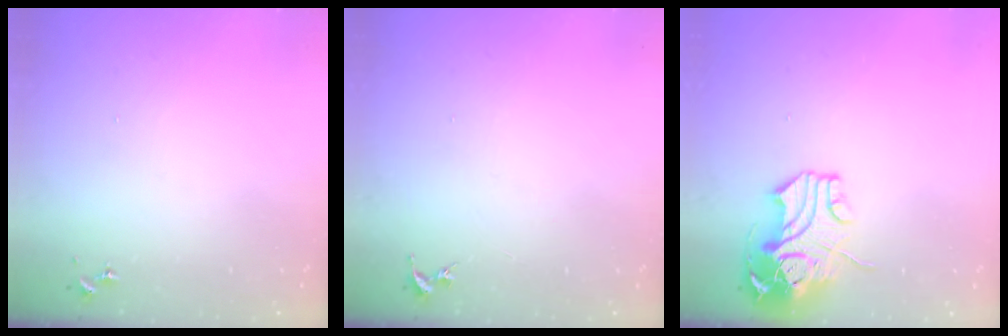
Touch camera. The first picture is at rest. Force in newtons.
{"total": 0.0}
{"total": 12.8, "press": 12.6, "slide": 2.3}